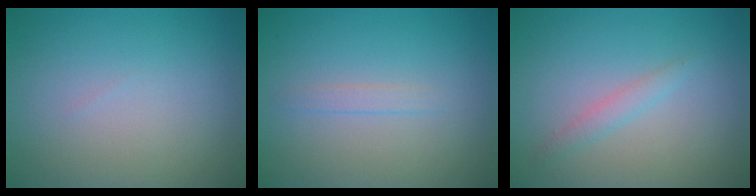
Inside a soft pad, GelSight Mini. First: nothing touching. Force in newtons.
{"total": 0.8, "press": 0.8, "slide": 0.2}
{"total": 1.4, "press": 1.4, "slide": 0.1}